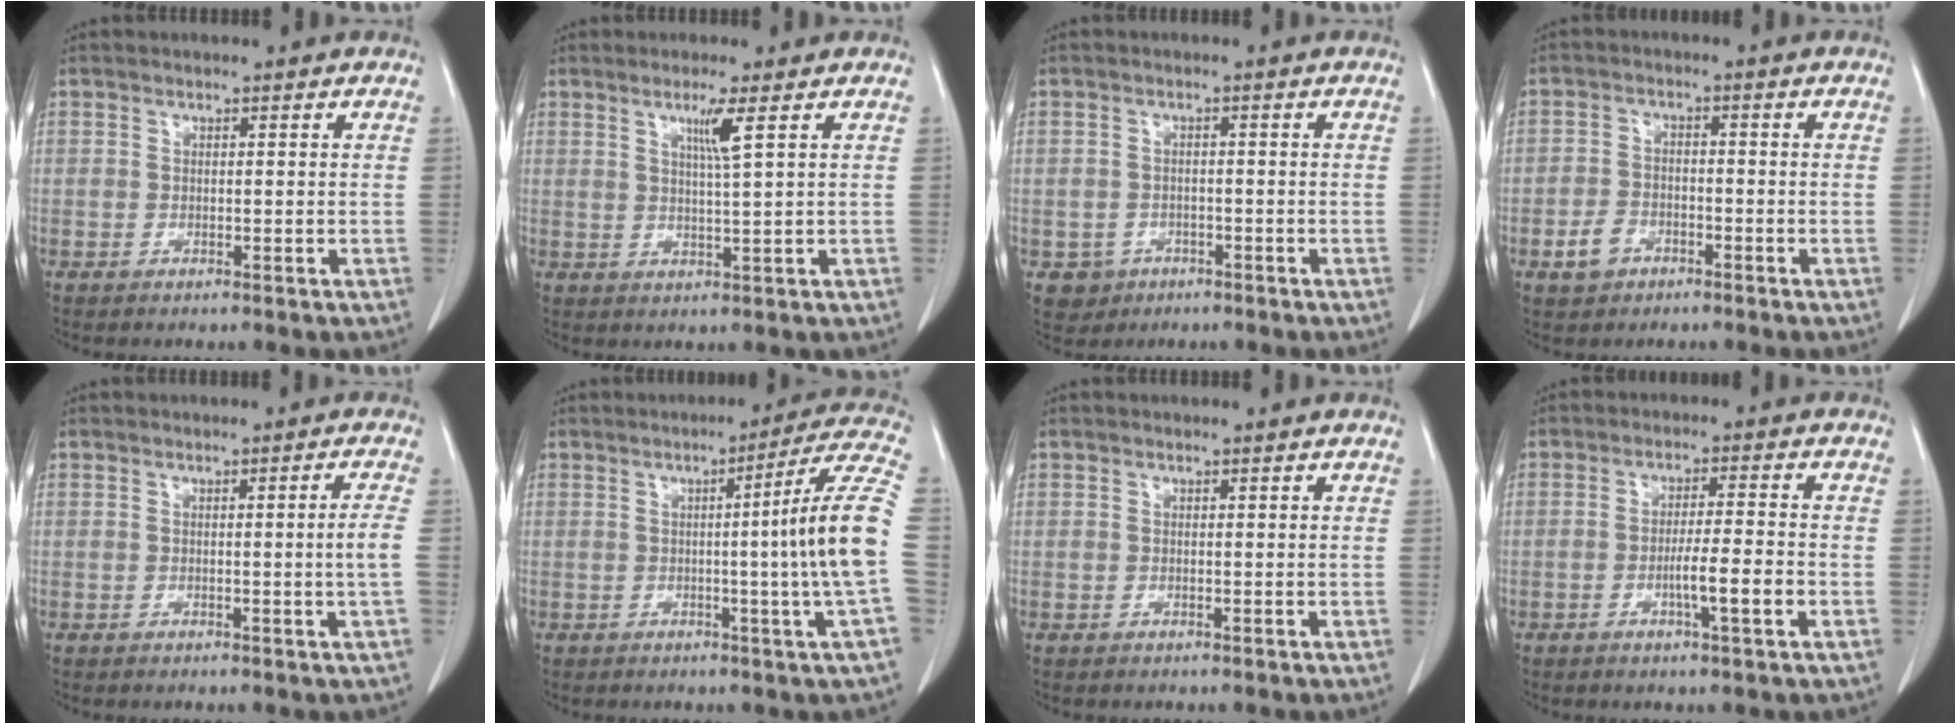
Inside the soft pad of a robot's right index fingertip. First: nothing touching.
{"total": 3.6, "force": [1.7, -0.8, 3.1], "torque": [-0.059, -0.008, 0.032]}
{"total": 3.3, "force": [-1.5, 2.9, 0.3], "torque": [-0.001, 0.010, -0.018]}
{"total": 4.1, "force": [-2.3, 2.7, 1.9], "torque": [-0.039, 0.005, -0.038]}
{"total": 2.7, "force": [-0.3, -0.9, 2.5], "torque": [-0.038, -0.003, -0.003]}
{"total": 12.3, "force": [-1.0, -2.9, 11.9], "torque": [-0.148, -0.005, -0.018]}
{"total": 0.0}
{"total": 5.6, "force": [-1.8, -0.1, 5.3], "torque": [-0.088, -0.006, -0.031]}